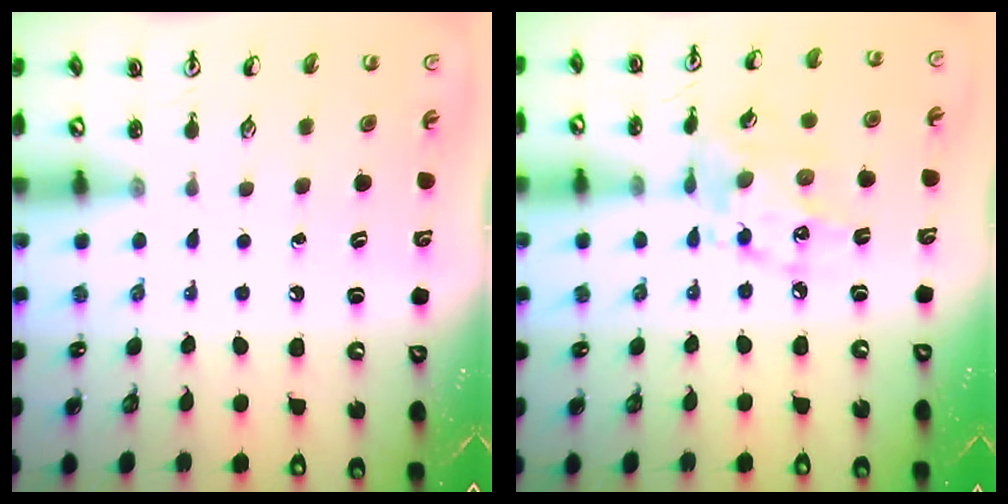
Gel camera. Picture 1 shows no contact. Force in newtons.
{"total": 10.9, "press": 10.9, "slide": 0.7}